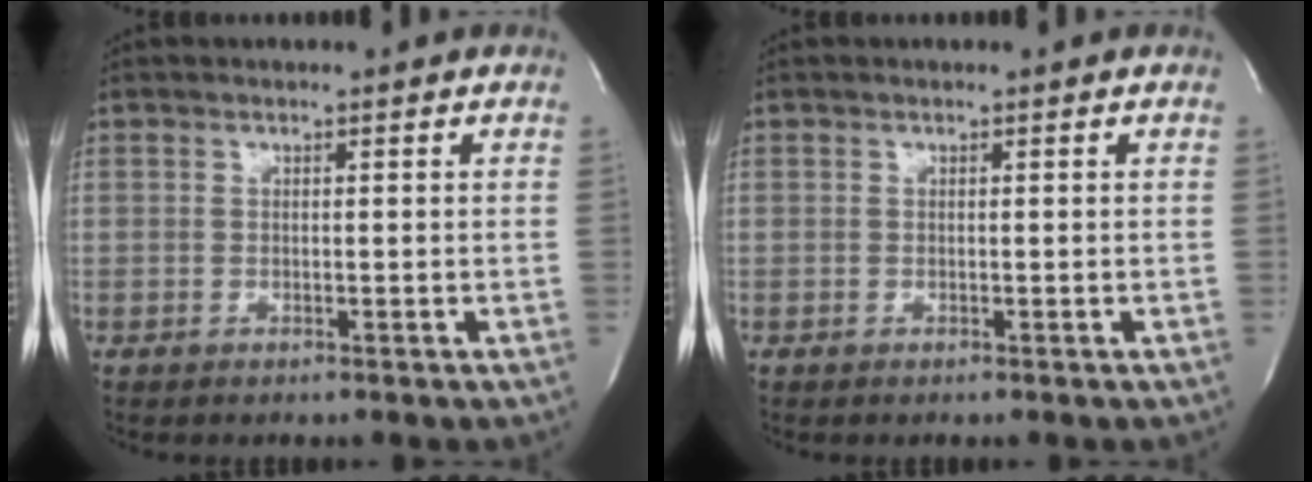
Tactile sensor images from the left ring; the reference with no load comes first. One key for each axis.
{"total": 0.0}